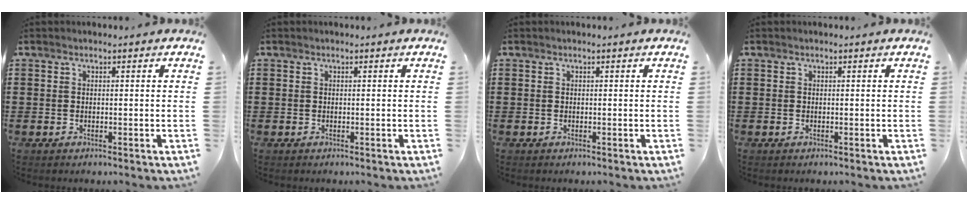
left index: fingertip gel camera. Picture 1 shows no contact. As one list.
[{"total": 0.0}, {"total": 0.0}, {"total": 0.0}]